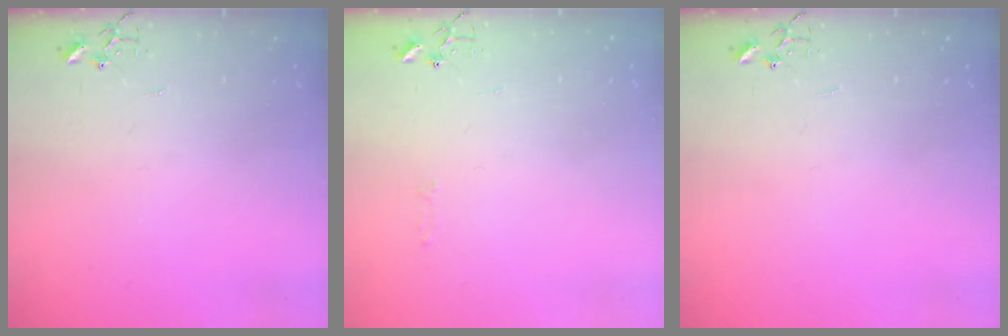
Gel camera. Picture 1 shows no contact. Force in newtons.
{"total": 2.6, "press": 2.6, "slide": 0.3}
{"total": 0.0}